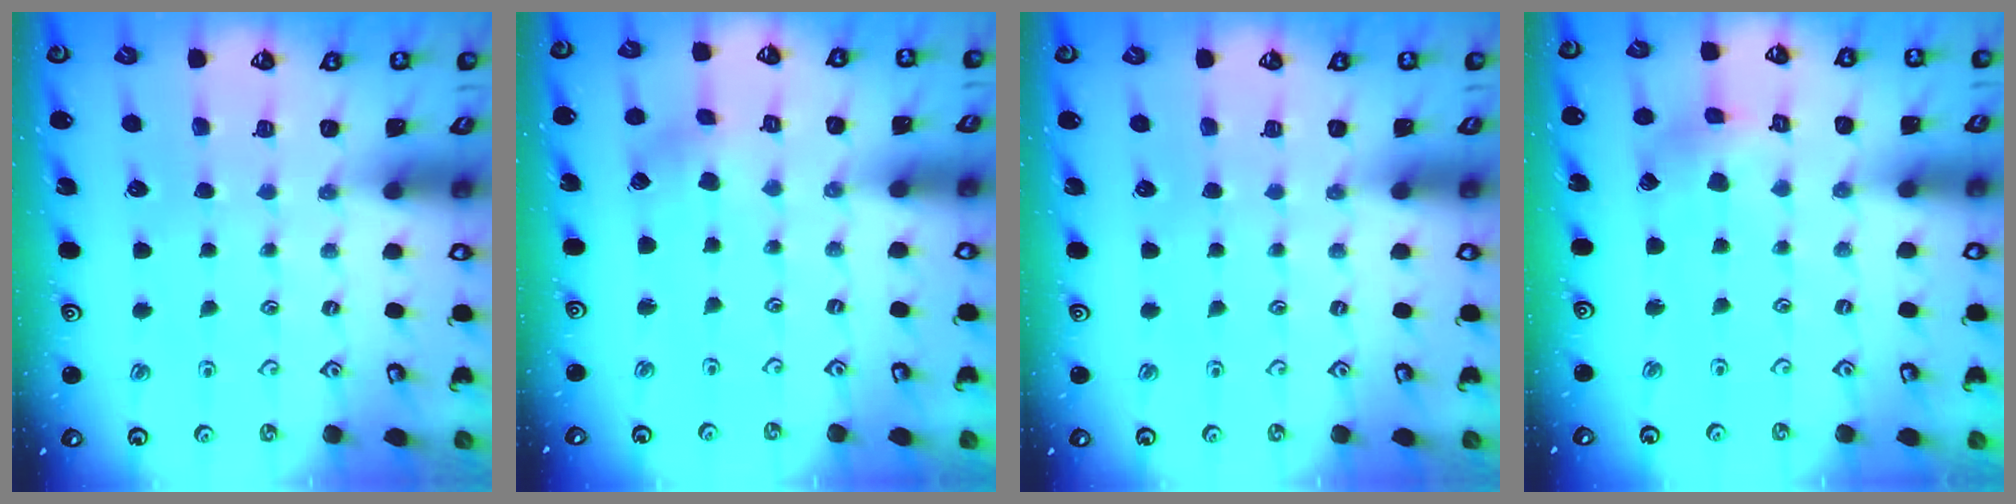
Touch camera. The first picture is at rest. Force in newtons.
{"total": 1.5, "press": 1.5, "slide": 0.1}
{"total": 0.0}
{"total": 2.7, "press": 2.6, "slide": 0.3}